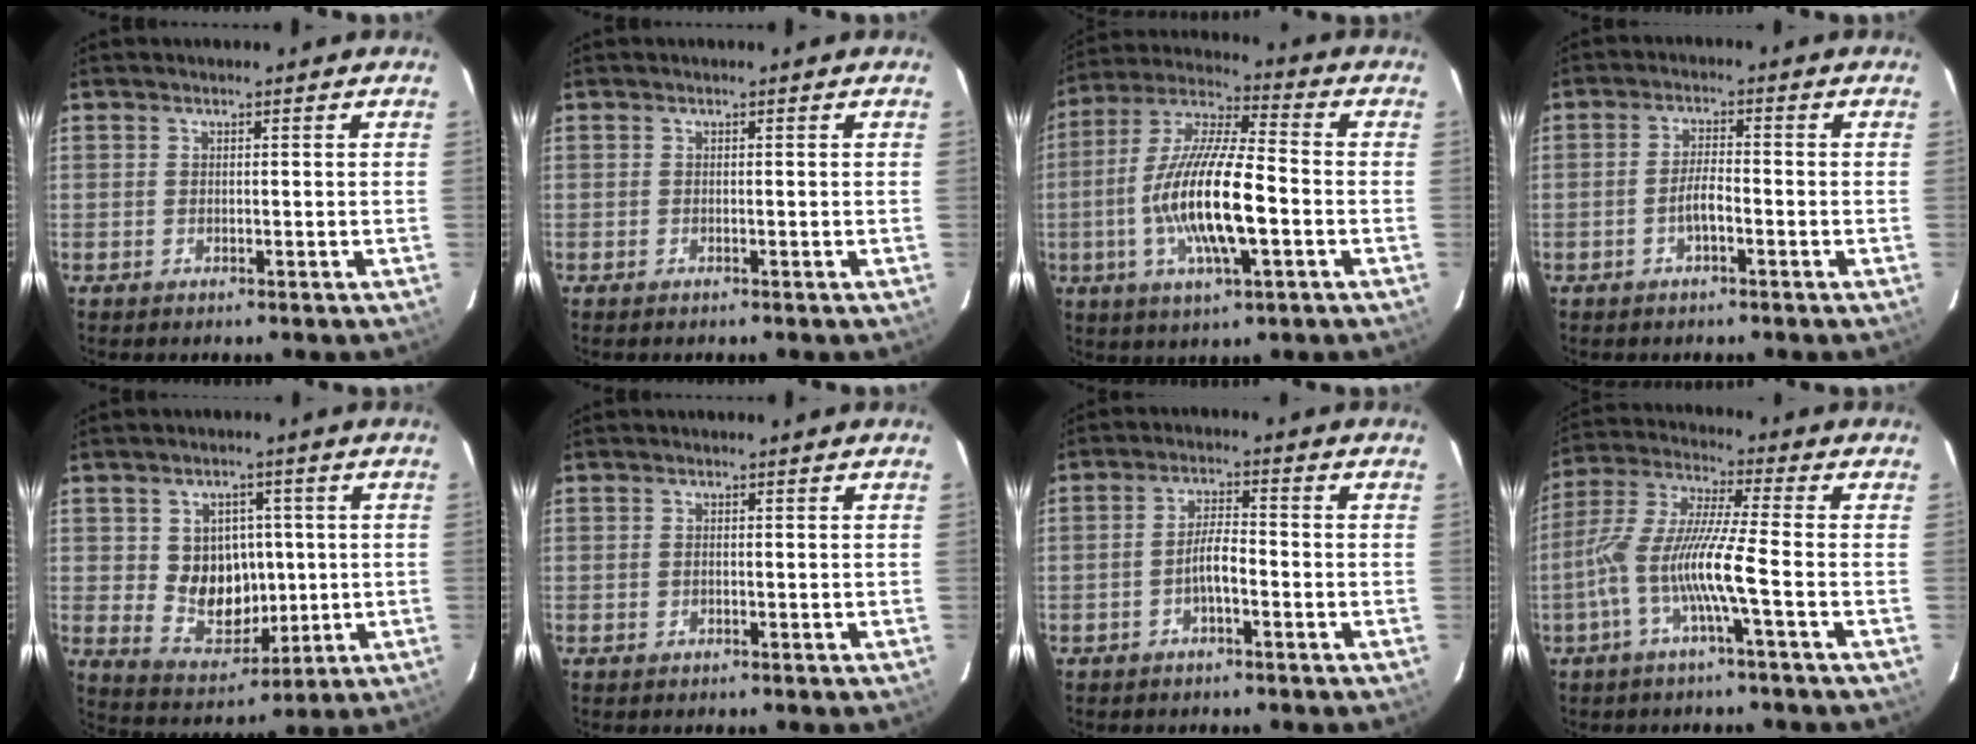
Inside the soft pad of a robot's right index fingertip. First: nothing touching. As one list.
[{"total": 0.0}, {"total": 16.8, "force": [-3.6, 4.0, 15.9], "torque": [-0.313, -0.007, -0.070]}, {"total": 3.3, "force": [-1.5, 0.9, 2.8], "torque": [-0.056, 0.003, -0.027]}, {"total": 10.0, "force": [0.5, 8.5, 5.1], "torque": [-0.099, 0.000, 0.032]}, {"total": 0.6, "force": [-0.1, 0.5, 0.2], "torque": [-0.004, 0.000, -0.002]}, {"total": 3.8, "force": [-1.8, 1.0, 3.3], "torque": [-0.065, 0.007, -0.032]}, {"total": 11.3, "force": [-4.1, -0.3, 10.6], "torque": [-0.217, 0.002, -0.081]}]